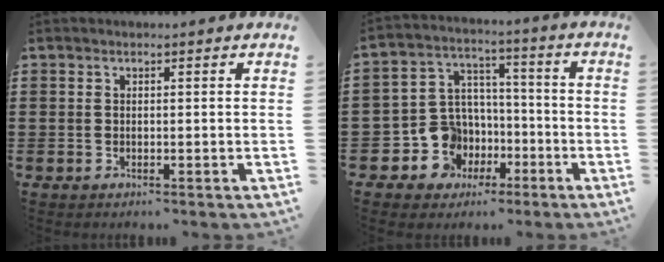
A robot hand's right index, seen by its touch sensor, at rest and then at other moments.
{"total": 9.9, "force": [-3.3, 8.9, 2.7], "torque": [-0.095, 0.014, -0.054]}